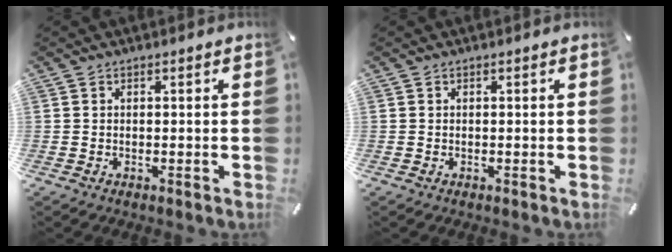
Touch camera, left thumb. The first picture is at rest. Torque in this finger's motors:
{"motor_torque": [0.00, 0.00, 0.00, 0.00, 0.00]}